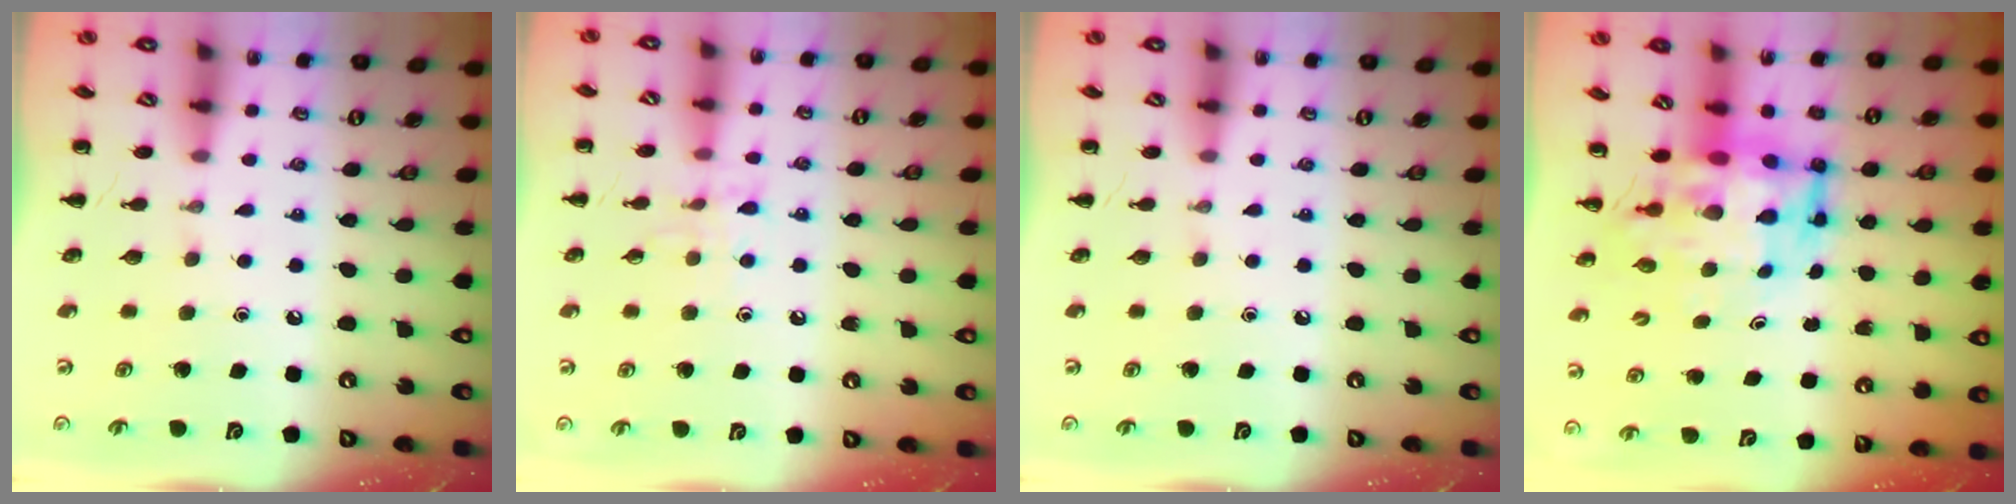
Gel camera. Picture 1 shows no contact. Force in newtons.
{"total": 6.2, "press": 6.1, "slide": 0.8}
{"total": 0.0}
{"total": 7.2, "press": 6.9, "slide": 2.1}